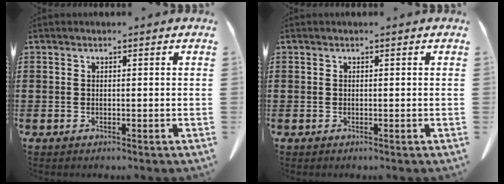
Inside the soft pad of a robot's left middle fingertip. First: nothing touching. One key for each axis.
{"total": 0.0}